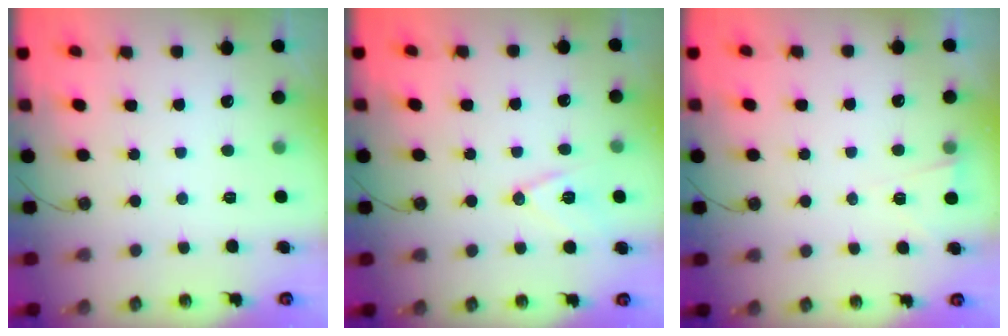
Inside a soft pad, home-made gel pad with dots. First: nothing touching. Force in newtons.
{"total": 10.5, "press": 10.0, "slide": 3.4}
{"total": 2.7, "press": 2.3, "slide": 1.5}